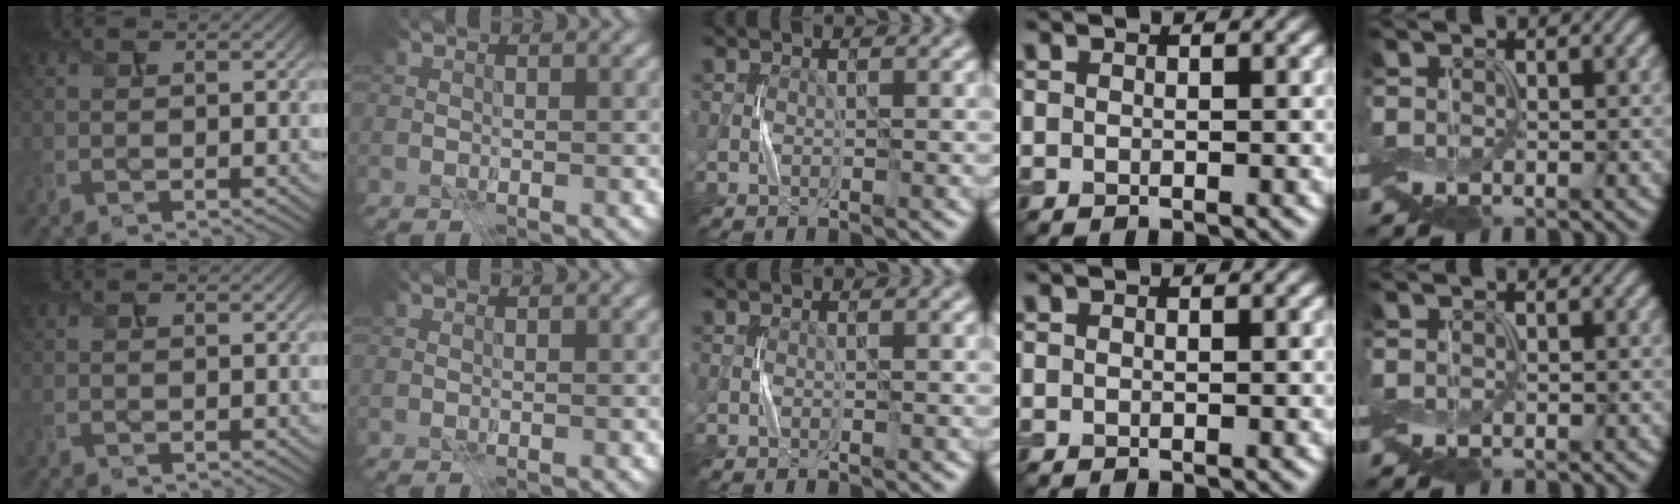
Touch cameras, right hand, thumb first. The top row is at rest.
{}